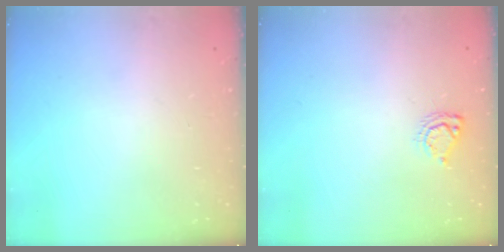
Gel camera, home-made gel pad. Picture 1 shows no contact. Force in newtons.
{"total": 6.0, "press": 6.0, "slide": 0.7}